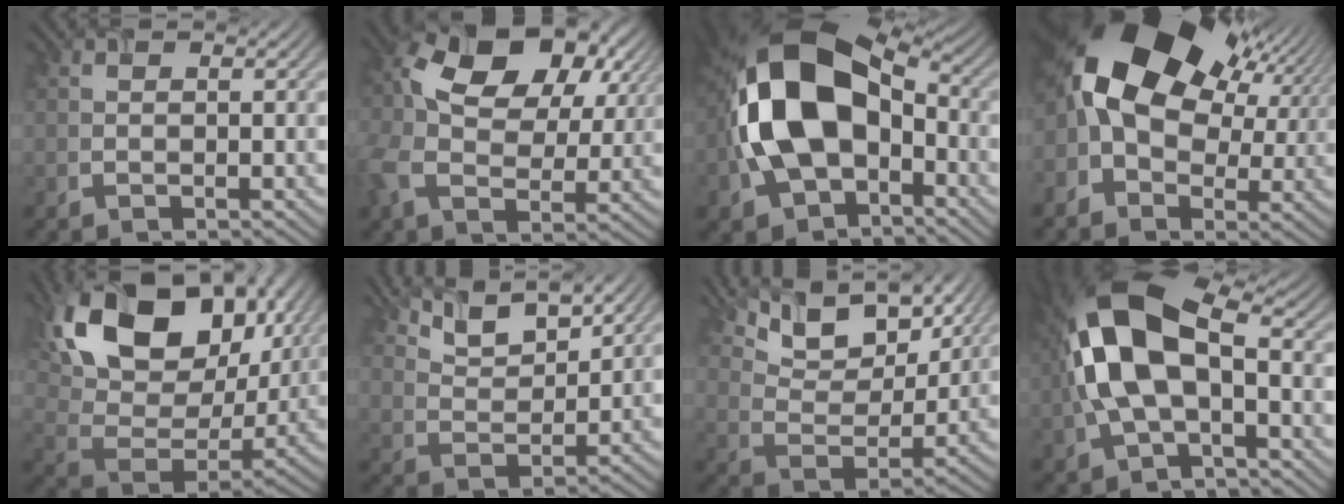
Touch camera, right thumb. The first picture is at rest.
{"total": 15.1, "force": [4.3, 10.4, 10.1], "torque": [-0.215, 0.005, 0.083]}
{"total": 16.5, "force": [-2.4, 11.2, 11.8], "torque": [-0.251, -0.012, -0.045]}
{"total": 18.1, "force": [4.4, 12.3, 12.5], "torque": [-0.234, -0.006, 0.097]}
{"total": 18.7, "force": [8.6, 11.7, 11.7], "torque": [-0.243, 0.018, 0.147]}
{"total": 8.2, "force": [6.4, 2.7, 4.3], "torque": [-0.099, 0.000, 0.127]}
{"total": 11.7, "force": [8.6, 5.2, 6.1], "torque": [-0.133, -0.009, 0.146]}
{"total": 13.7, "force": [-0.2, 7.5, 11.5], "torque": [-0.255, 0.019, -0.011]}